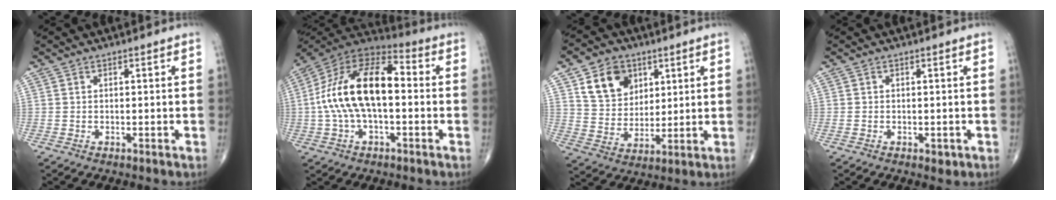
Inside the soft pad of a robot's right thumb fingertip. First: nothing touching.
{"total": 18.9, "force": [0.0, 9.6, 16.3], "torque": [-0.302, 0.043, -0.009]}
{"total": 11.4, "force": [5.1, 8.7, 5.2], "torque": [-0.060, -0.024, 0.099]}
{"total": 1.6, "force": [-0.6, 1.0, 1.2], "torque": [-0.010, -0.002, -0.006]}